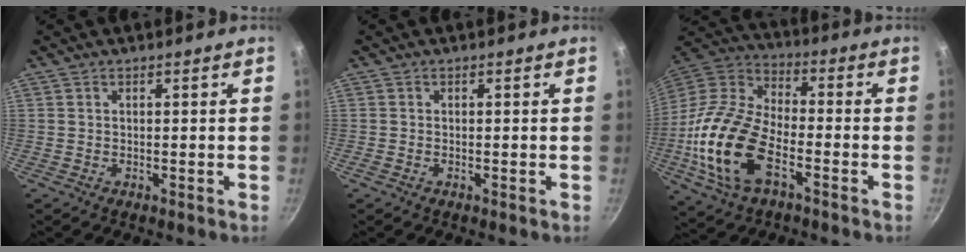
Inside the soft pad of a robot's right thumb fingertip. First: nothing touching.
{"total": 0.0}
{"total": 20.3, "force": [-6.5, 10.9, 15.9], "torque": [-0.313, 0.034, -0.139]}